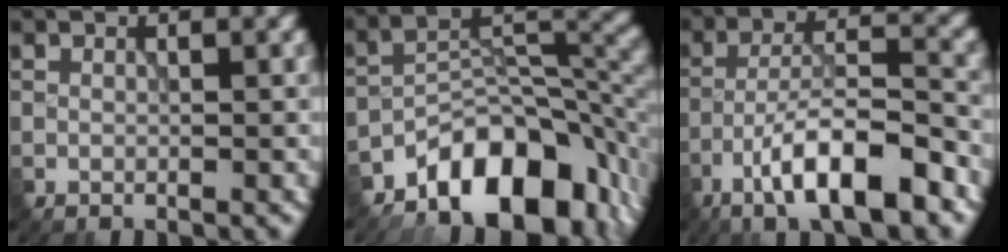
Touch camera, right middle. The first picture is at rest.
{"total": 9.5, "force": [-6.1, 4.6, 5.8], "torque": [-0.071, 0.002, -0.106]}
{"total": 9.4, "force": [-5.5, 2.4, 7.2], "torque": [-0.115, 0.014, -0.098]}